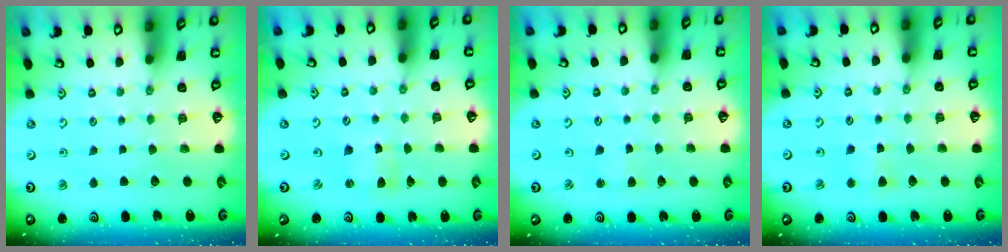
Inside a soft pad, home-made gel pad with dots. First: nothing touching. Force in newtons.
{"total": 1.5, "press": 1.4, "slide": 0.2}
{"total": 2.5, "press": 2.5, "slide": 0.4}
{"total": 2.6, "press": 2.6, "slide": 0.5}